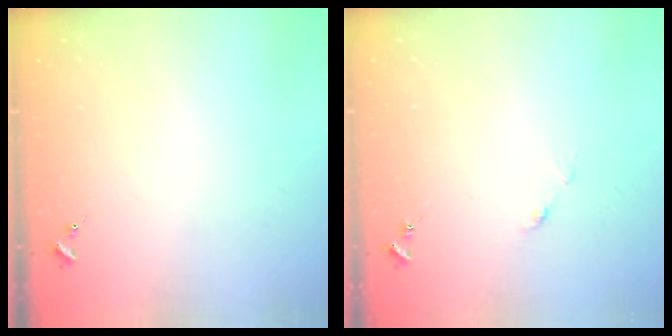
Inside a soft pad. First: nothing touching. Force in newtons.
{"total": 4.6, "press": 4.6, "slide": 0.4}